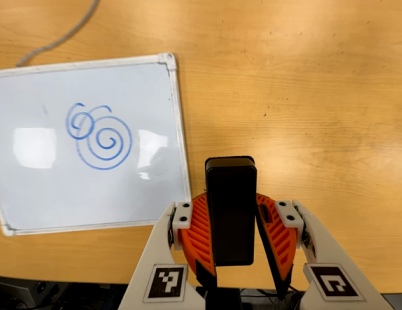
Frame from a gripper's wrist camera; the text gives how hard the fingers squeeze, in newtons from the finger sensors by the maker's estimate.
{"total": 5.9, "left": 5.8, "right": 6.1}